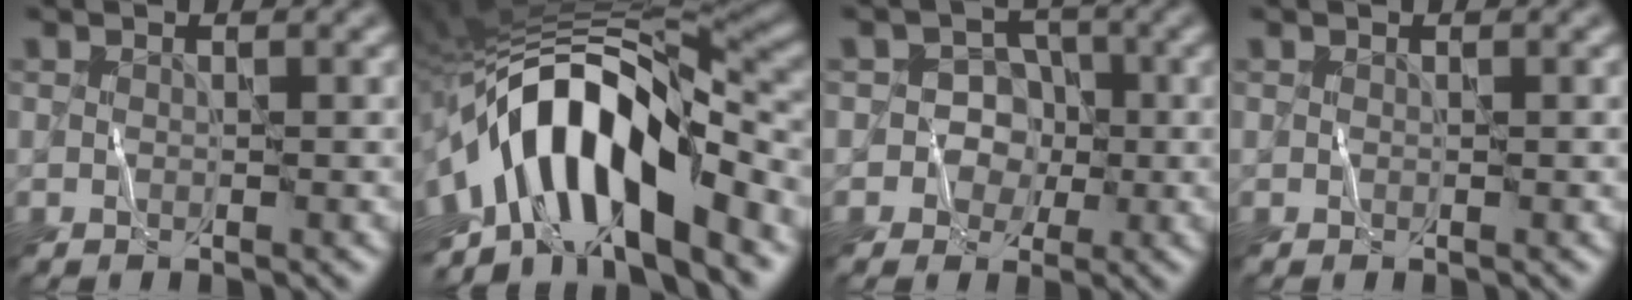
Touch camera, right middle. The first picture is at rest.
{"total": 13.9, "force": [-4.8, 5.6, 11.8], "torque": [-0.174, 0.014, -0.084]}
{"total": 3.9, "force": [-1.0, 3.8, 0.3], "torque": [0.026, 0.016, -0.034]}
{"total": 0.0}